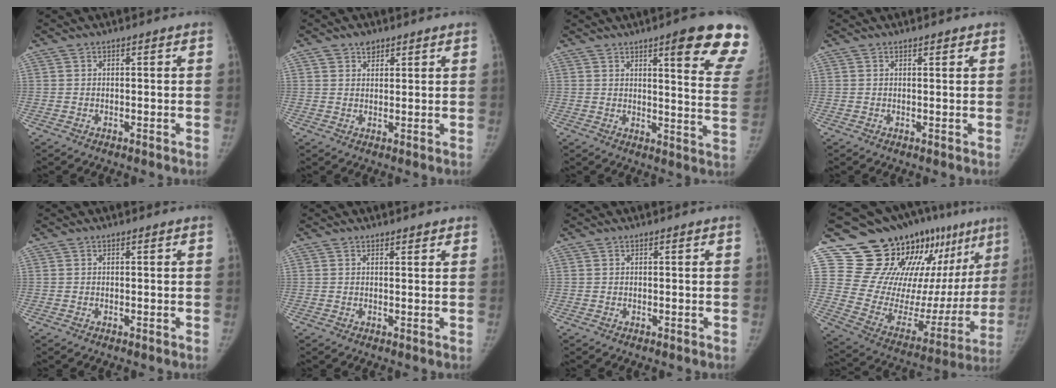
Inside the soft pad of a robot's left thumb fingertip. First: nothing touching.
{"total": 2.6, "force": [1.8, 1.7, 0.7], "torque": [0.008, -0.011, 0.029]}
{"total": 17.0, "force": [10.7, 2.4, 13.0], "torque": [-0.139, -0.051, 0.121]}
{"total": 1.1, "force": [1.0, 0.4, 0.5], "torque": [-0.002, -0.003, 0.013]}
{"total": 0.0}
{"total": 1.7, "force": [1.4, 0.7, 0.6], "torque": [0.002, -0.006, 0.017]}
{"total": 0.0}
{"total": 26.1, "force": [18.3, 12.6, 13.8], "torque": [-0.150, -0.082, 0.280]}